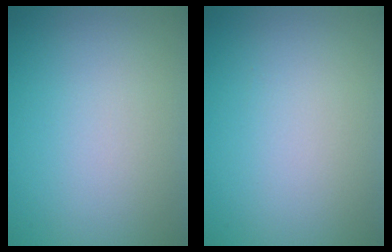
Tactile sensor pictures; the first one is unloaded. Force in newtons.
{"total": 0.0}